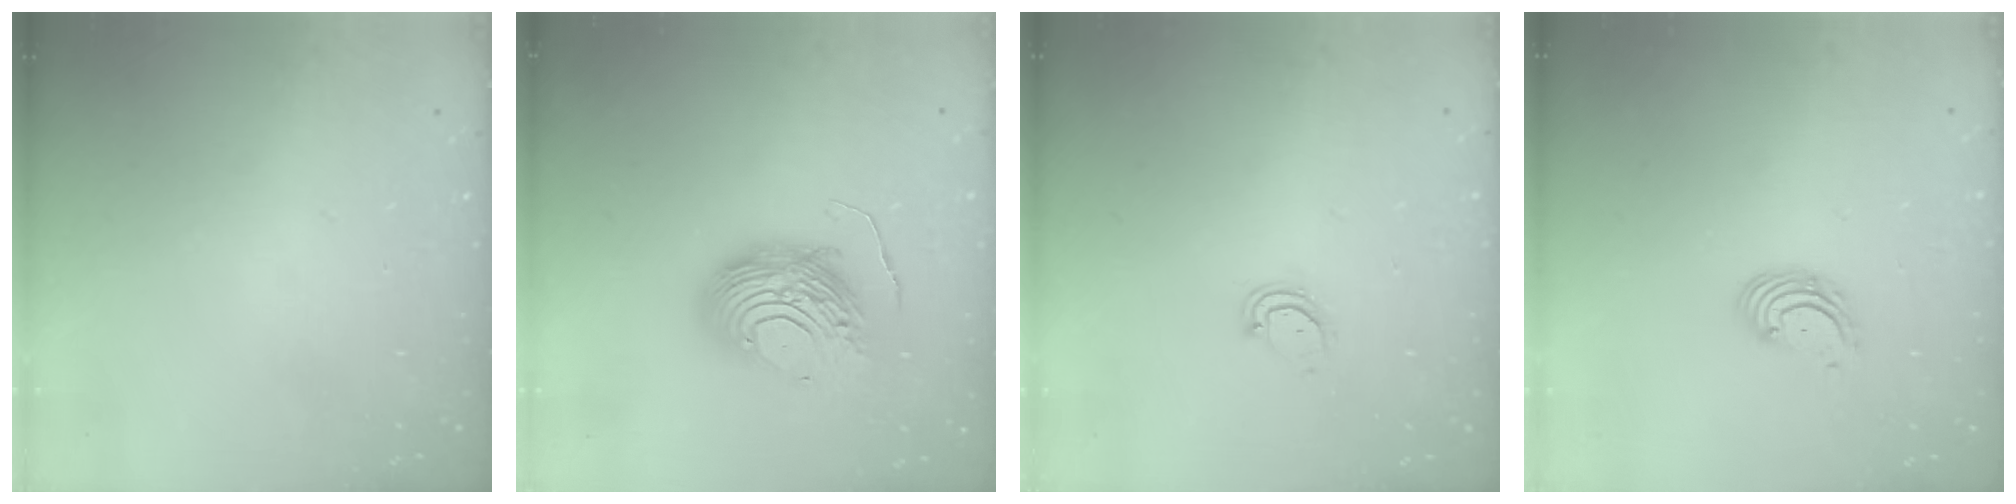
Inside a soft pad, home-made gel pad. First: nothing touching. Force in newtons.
{"total": 12.2, "press": 12.2, "slide": 1.2}
{"total": 3.4, "press": 3.4, "slide": 0.6}
{"total": 2.7, "press": 2.7, "slide": 0.1}